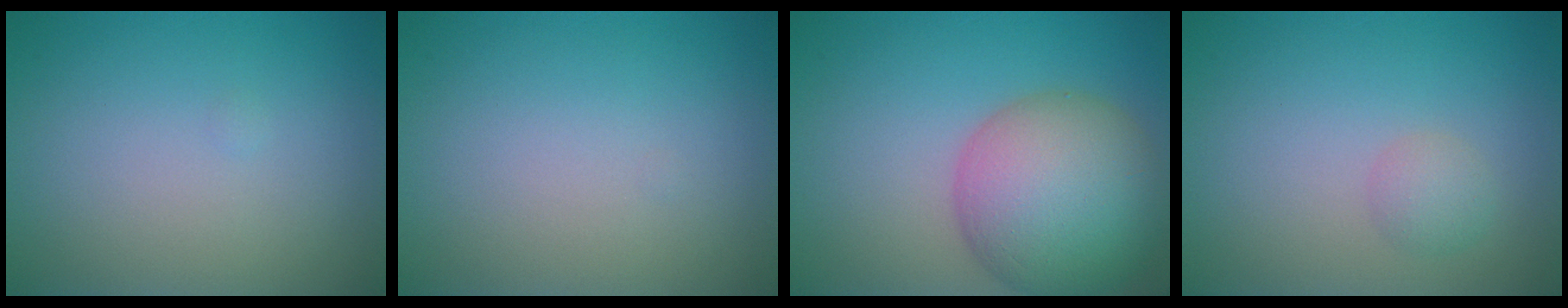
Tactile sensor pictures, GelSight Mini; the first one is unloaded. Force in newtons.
{"total": 0.0}
{"total": 10.0, "press": 10.0, "slide": 0.5}
{"total": 1.4, "press": 1.4, "slide": 0.1}